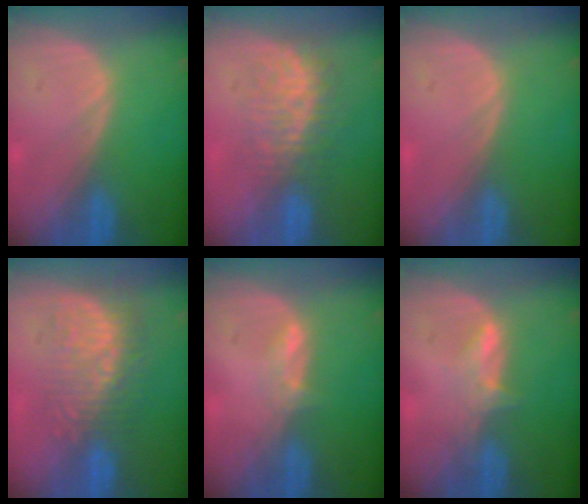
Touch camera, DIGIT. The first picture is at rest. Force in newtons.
{"total": 7.7, "press": 7.3, "slide": 2.7}
{"total": 0.0}
{"total": 9.8, "press": 8.7, "slide": 4.5}
{"total": 1.7, "press": 1.7, "slide": 0.6}
{"total": 2.8, "press": 2.8, "slide": 0.4}